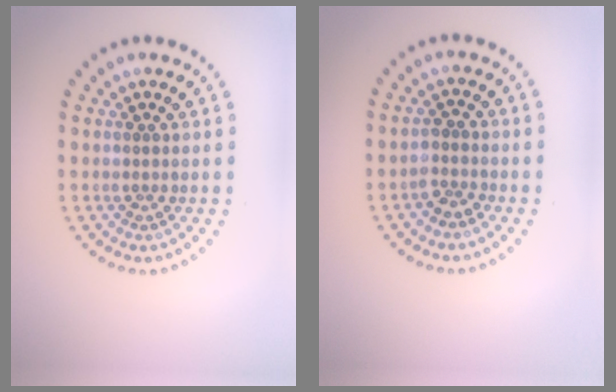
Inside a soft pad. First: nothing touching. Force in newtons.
{"total": 1.4, "press": 1.3, "slide": 0.5}